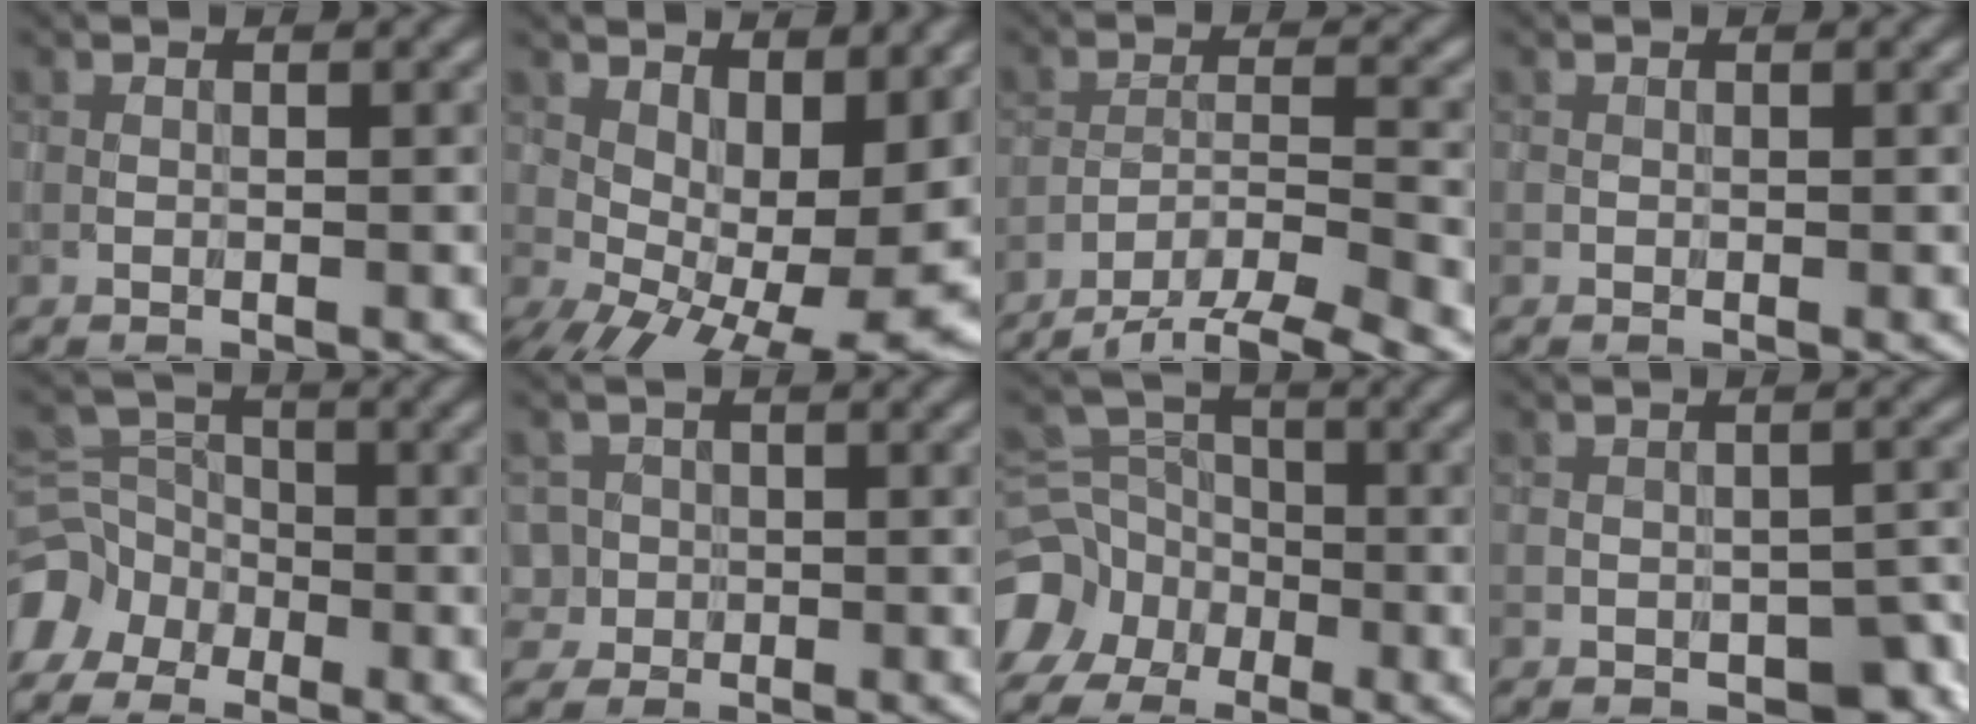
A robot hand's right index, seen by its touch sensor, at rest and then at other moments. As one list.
[{"total": 10.6, "force": [1.3, 4.9, 9.3], "torque": [-0.138, -0.007, 0.043]}, {"total": 9.0, "force": [-7.9, 1.7, 4.1], "torque": [-0.063, -0.012, -0.114]}, {"total": 0.0}, {"total": 5.6, "force": [-3.6, 4.2, 0.9], "torque": [0.006, 0.001, -0.070]}, {"total": 3.3, "force": [-0.8, 3.1, 0.3], "torque": [0.005, 0.014, -0.019]}, {"total": 8.6, "force": [-4.6, 7.1, 1.7], "torque": [-0.035, -0.026, -0.091]}, {"total": 4.4, "force": [-1.9, 2.8, 2.8], "torque": [-0.025, -0.003, -0.019]}]